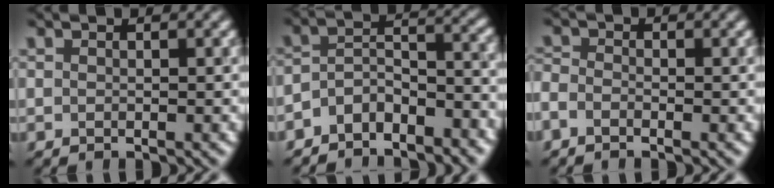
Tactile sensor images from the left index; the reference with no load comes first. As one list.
[{"total": 5.4, "force": [-3.8, 2.4, 3.0], "torque": [-0.049, 0.004, -0.075]}, {"total": 1.4, "force": [-0.9, 0.7, 0.8], "torque": [-0.019, -0.004, -0.026]}]